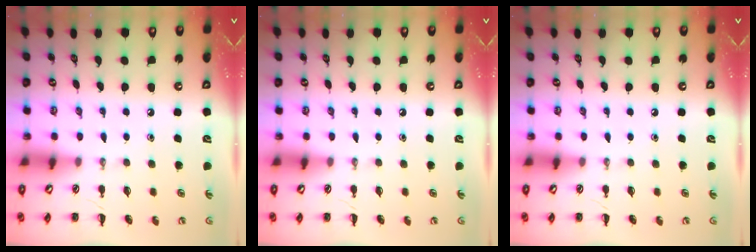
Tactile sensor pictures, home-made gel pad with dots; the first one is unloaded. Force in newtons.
{"total": 0.0}
{"total": 0.0}